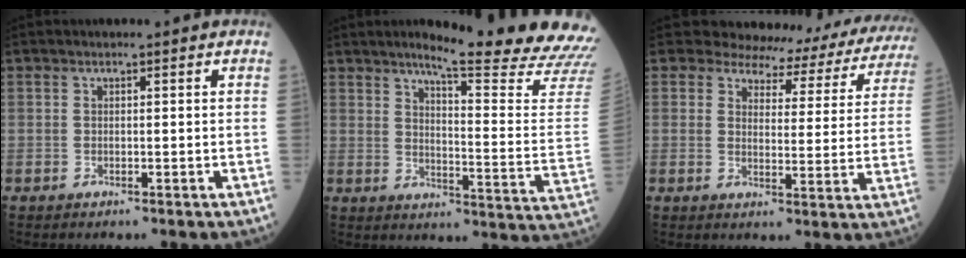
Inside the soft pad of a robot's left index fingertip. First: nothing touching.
{"total": 20.9, "force": [18.8, -1.6, 8.9], "torque": [-0.130, -0.116, 0.222]}
{"total": 15.8, "force": [15.0, 4.5, 1.9], "torque": [0.003, -0.053, 0.142]}